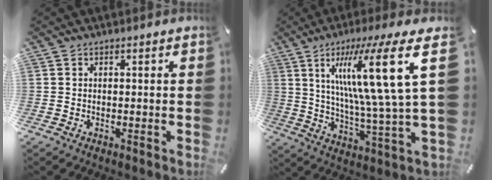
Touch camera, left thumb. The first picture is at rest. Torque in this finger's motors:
{"motor_torque": [2.51, 2.50, 1.91, -0.86, 0.32]}